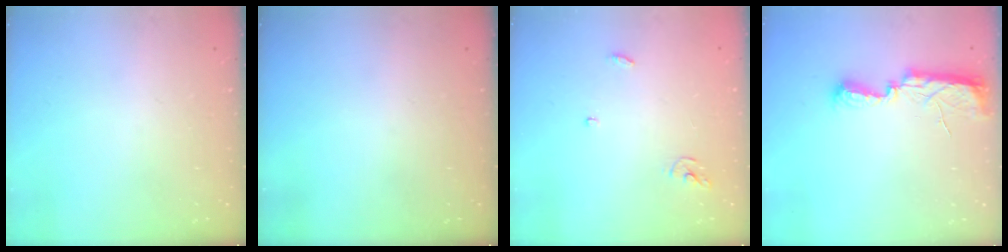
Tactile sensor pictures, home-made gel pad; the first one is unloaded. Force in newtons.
{"total": 0.0}
{"total": 3.8, "press": 3.8, "slide": 0.4}
{"total": 10.5, "press": 9.0, "slide": 5.3}